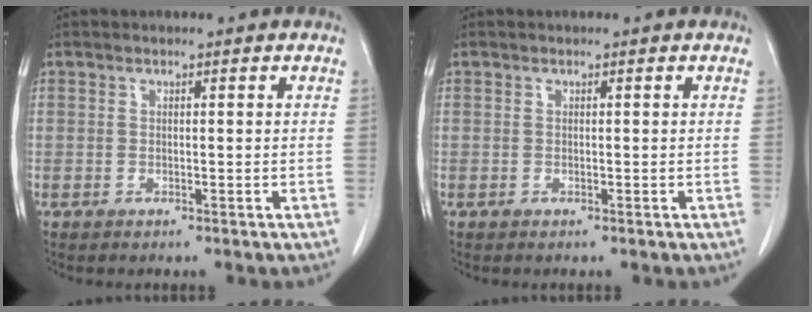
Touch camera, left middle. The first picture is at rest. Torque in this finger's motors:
{"motor_torque": [-0.02, 0.00, 0.00, -0.01]}